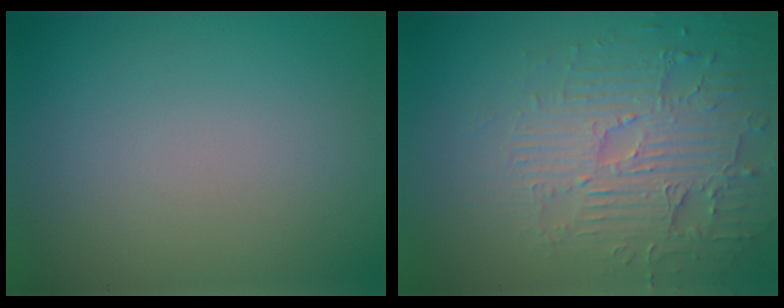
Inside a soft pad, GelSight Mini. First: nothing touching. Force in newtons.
{"total": 4.6, "press": 4.1, "slide": 1.9}